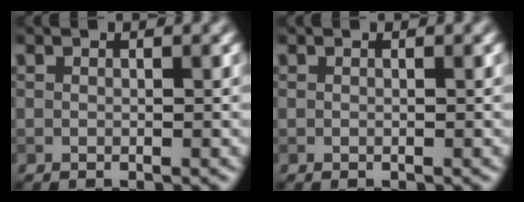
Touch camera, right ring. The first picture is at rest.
{"total": 0.0}